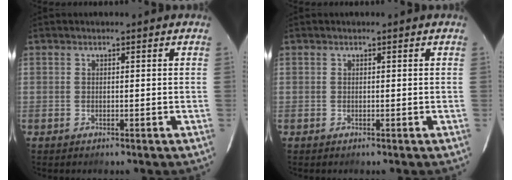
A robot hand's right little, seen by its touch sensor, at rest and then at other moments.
{"total": 0.0}